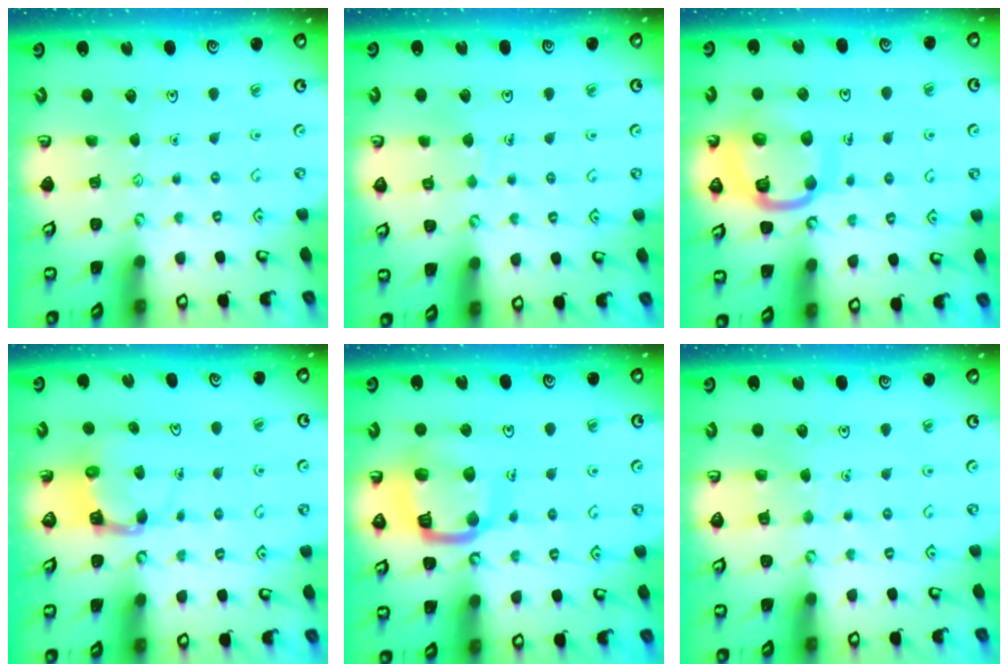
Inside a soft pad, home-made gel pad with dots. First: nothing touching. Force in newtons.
{"total": 3.6, "press": 3.5, "slide": 0.3}
{"total": 14.5, "press": 14.4, "slide": 1.6}
{"total": 4.4, "press": 4.4, "slide": 0.3}
{"total": 15.5, "press": 15.4, "slide": 1.6}
{"total": 4.7, "press": 4.6, "slide": 0.4}